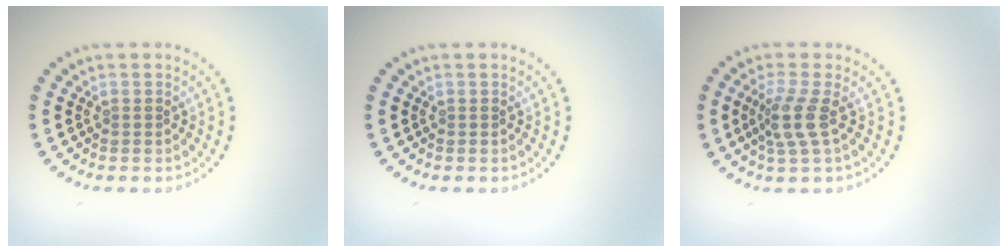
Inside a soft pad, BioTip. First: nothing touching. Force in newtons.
{"total": 0.0}
{"total": 2.6, "press": 2.1, "slide": 1.6}